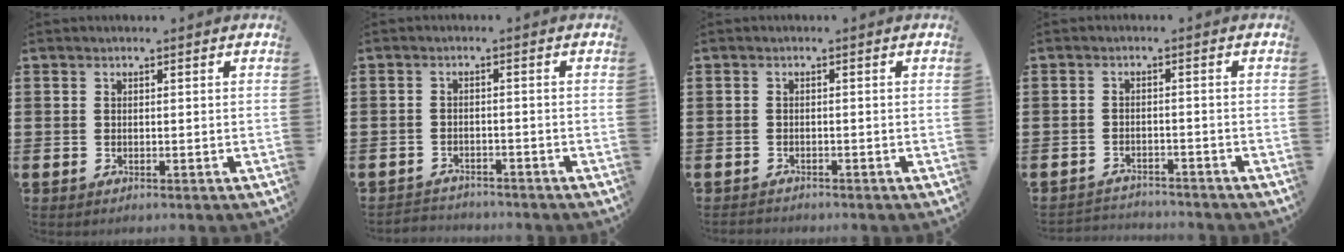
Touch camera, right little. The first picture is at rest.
{"total": 1.8, "force": [-1.8, 0.1, -0.3], "torque": [-0.001, 0.002, -0.041]}
{"total": 0.7, "force": [-0.7, 0.1, -0.1], "torque": [-0.001, 0.000, -0.015]}
{"total": 2.3, "force": [-2.2, 0.1, -0.3], "torque": [-0.002, 0.000, -0.050]}